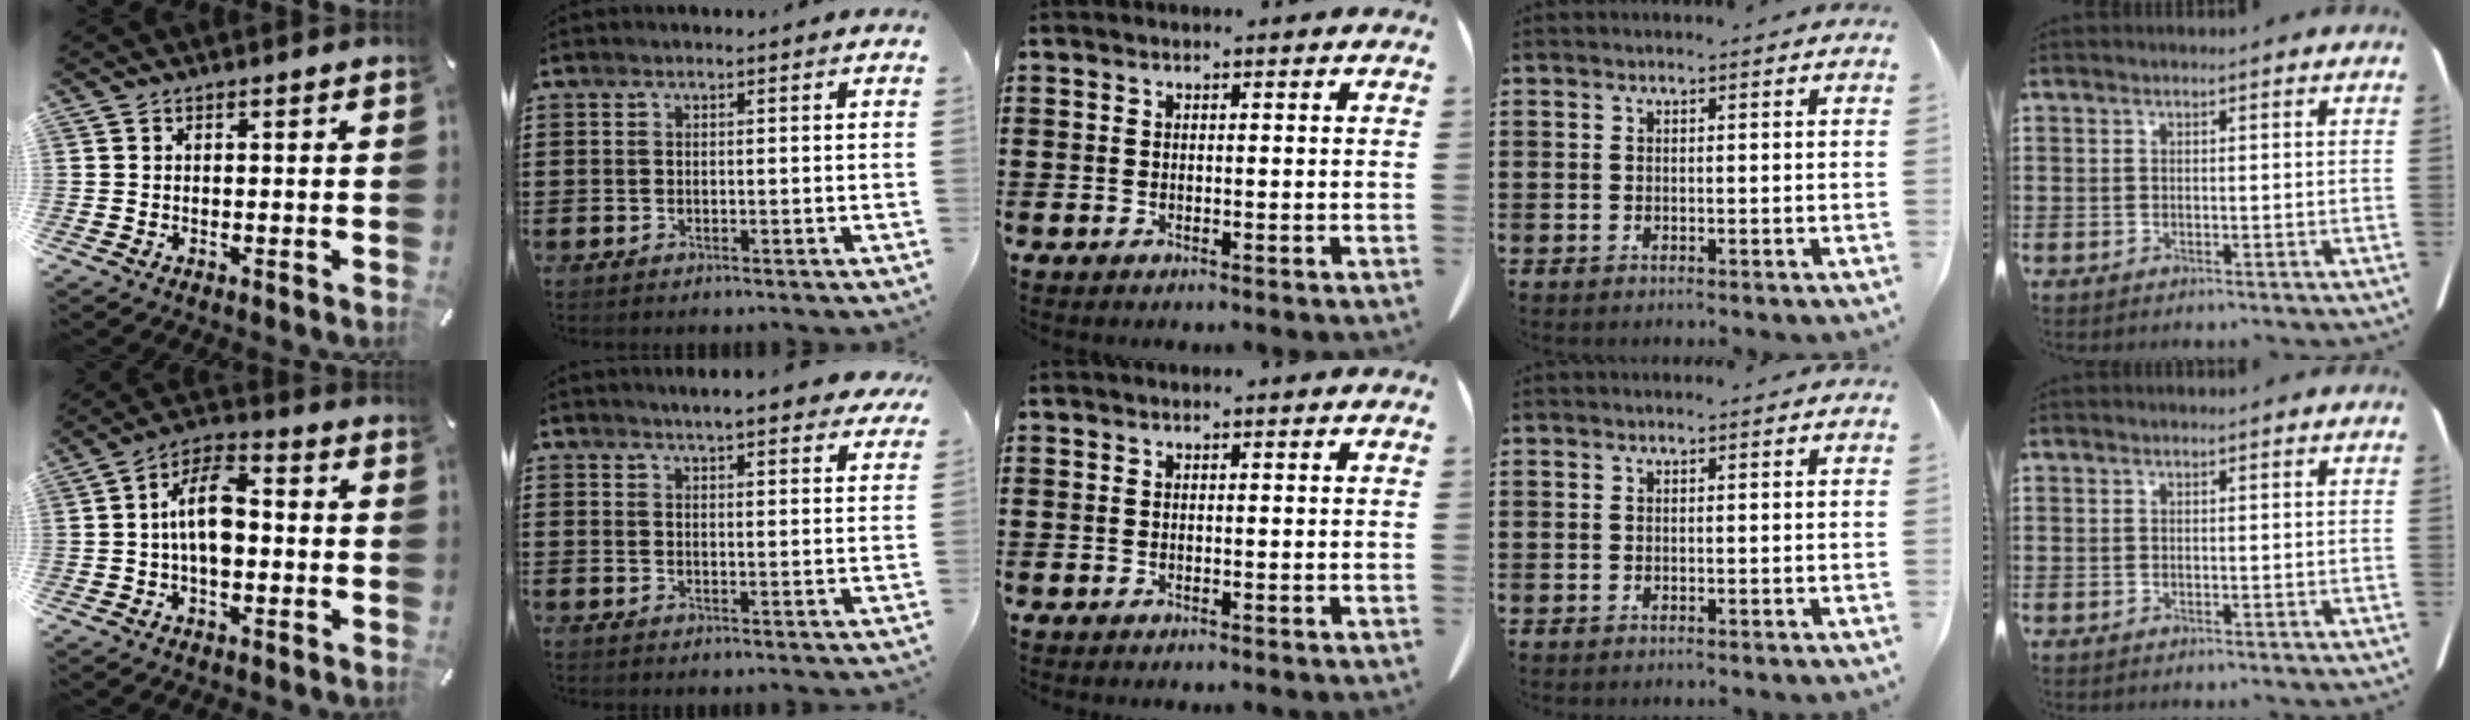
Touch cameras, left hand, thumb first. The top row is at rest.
{"thumb": {"total": 10.8, "force": [-1.1, 5.9, 9.0], "torque": [-0.171, 0.010, -0.018]}, "index": {"total": 4.6, "force": [4.3, 0.0, 1.6], "torque": [-0.045, -0.013, 0.077]}}